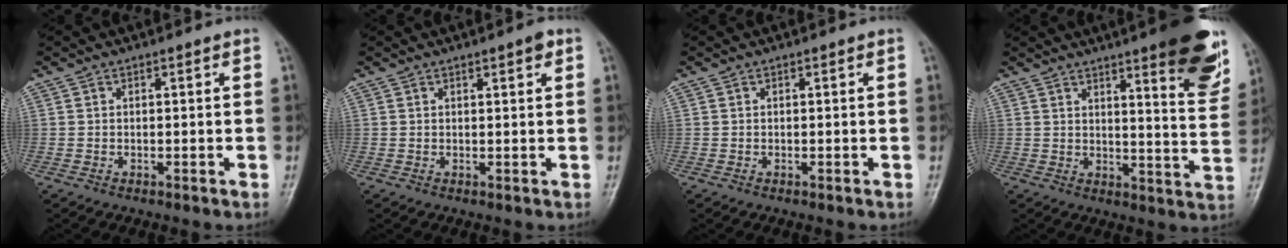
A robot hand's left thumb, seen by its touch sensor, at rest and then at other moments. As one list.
[{"total": 2.0, "force": [1.2, 0.5, 1.5], "torque": [-0.018, -0.004, 0.015]}, {"total": 0.0}, {"total": 15.1, "force": [9.0, 2.9, 11.8], "torque": [-0.124, -0.054, 0.119]}]